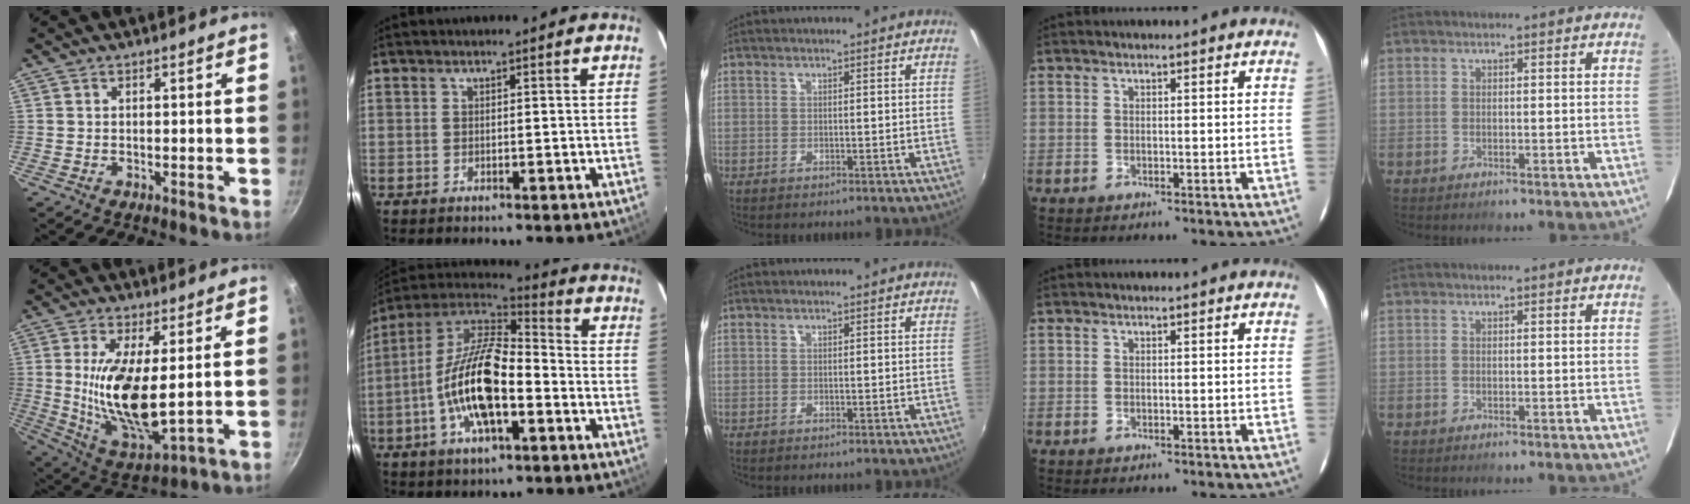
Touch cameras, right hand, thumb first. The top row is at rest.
{"thumb": {"total": 15.9, "force": [1.8, 6.0, 14.6], "torque": [-0.275, -0.030, 0.043]}, "index": {"total": 17.1, "force": [-5.2, 6.8, 14.8], "torque": [-0.297, -0.002, -0.106]}}